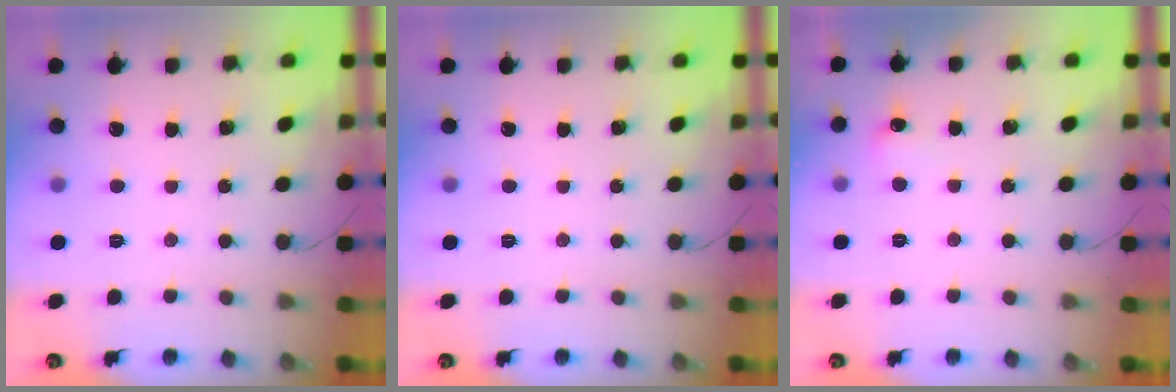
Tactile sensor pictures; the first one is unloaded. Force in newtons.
{"total": 0.0}
{"total": 4.8, "press": 4.6, "slide": 1.4}